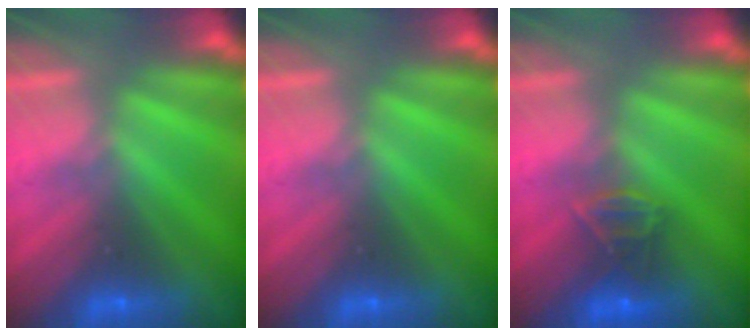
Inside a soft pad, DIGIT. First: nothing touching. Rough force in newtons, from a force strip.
{"total": 0.0}
{"total": 2.8}